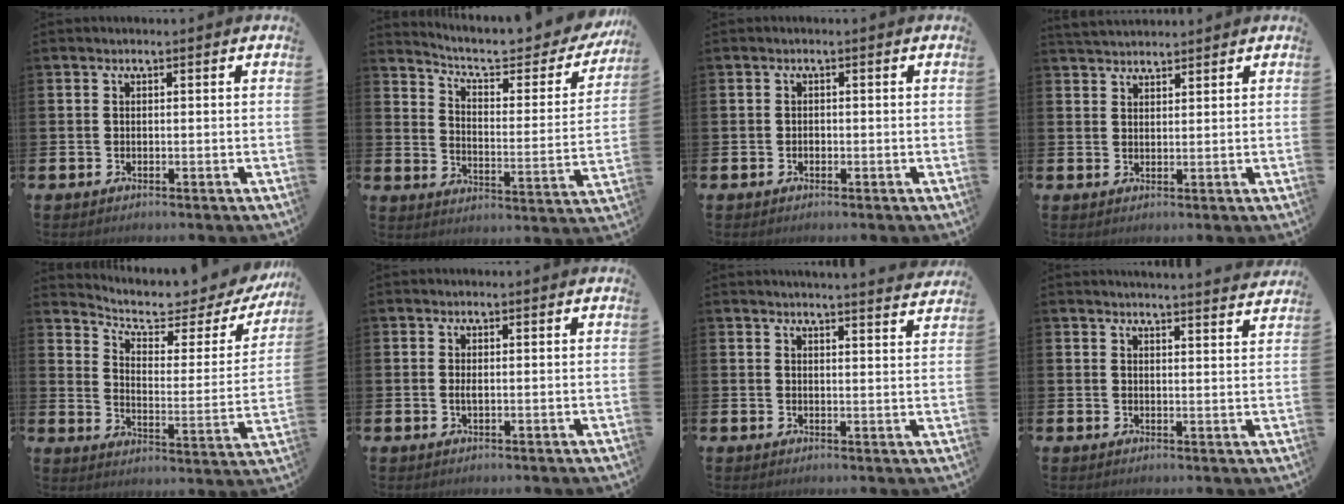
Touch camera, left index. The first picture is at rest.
{"total": 6.7, "force": [5.7, 1.9, 2.9], "torque": [-0.084, -0.036, 0.093]}
{"total": 0.6, "force": [-0.4, 0.4, 0.2], "torque": [-0.014, 0.005, -0.007]}
{"total": 2.8, "force": [2.8, 0.5, 0.3], "torque": [-0.012, -0.010, 0.053]}
{"total": 6.6, "force": [5.8, 1.8, 2.5], "torque": [-0.079, -0.044, 0.093]}
{"total": 0.9, "force": [0.1, 0.2, 0.8], "torque": [-0.017, 0.001, 0.000]}
{"total": 3.5, "force": [3.4, -0.6, 0.0], "torque": [0.000, -0.027, 0.059]}
{"total": 3.5, "force": [3.4, -0.5, -0.1], "torque": [0.002, -0.027, 0.060]}